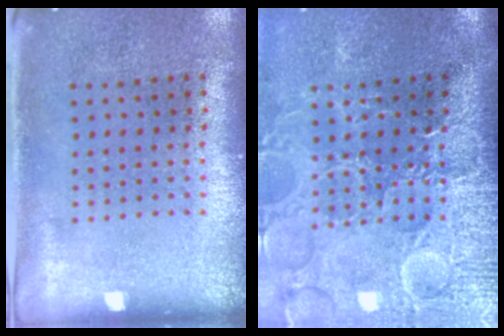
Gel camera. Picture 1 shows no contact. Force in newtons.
{"total": 4.5, "press": 3.9, "slide": 2.2}